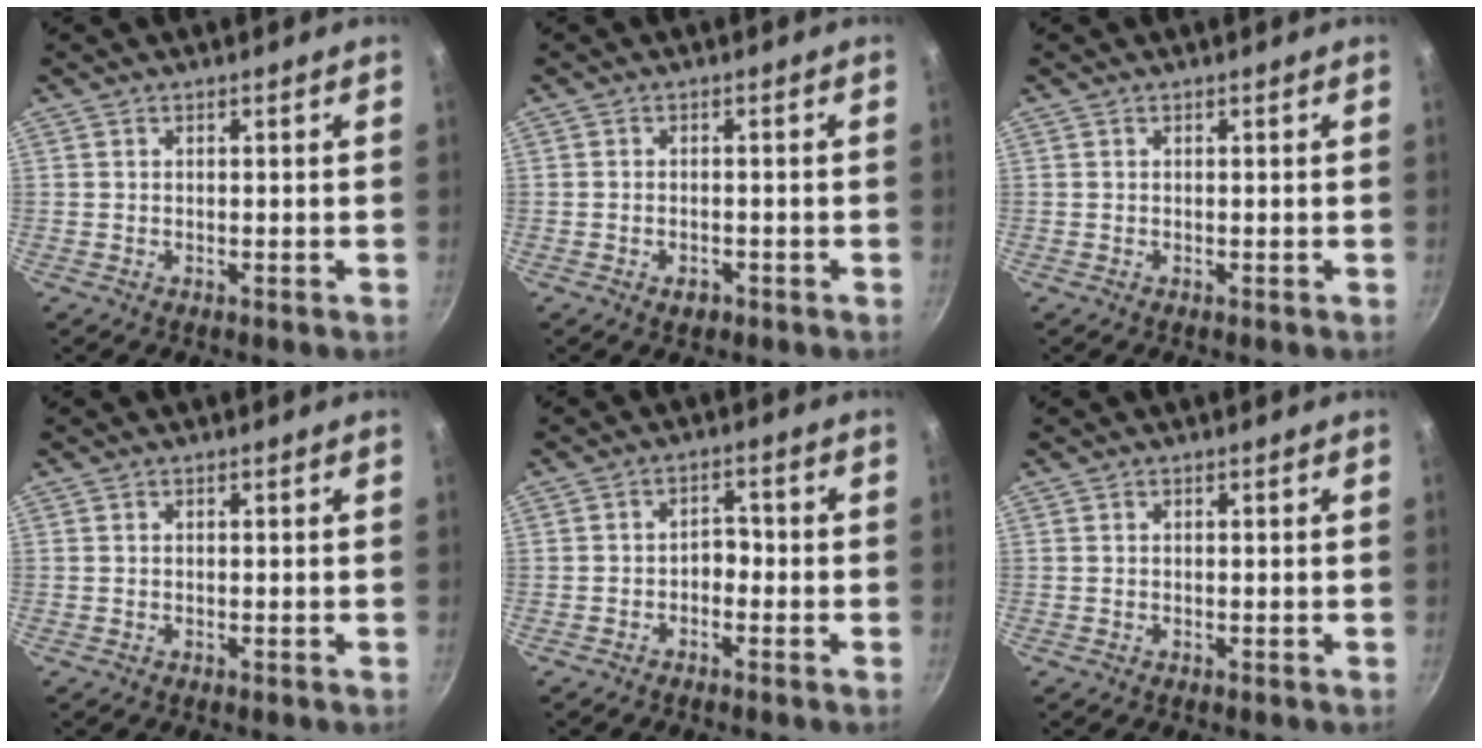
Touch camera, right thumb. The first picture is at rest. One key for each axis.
{"total": 1.9, "fx": -1.1, "fy": 1.2, "fz": 1.0, "tx": -0.015, "ty": 0.007, "tz": -0.014}
{"total": 0.0}
{"total": 0.0}
{"total": 3.0, "fx": -1.2, "fy": 2.0, "fz": 1.8, "tx": -0.012, "ty": 0.021, "tz": -0.028}
{"total": 0.0}